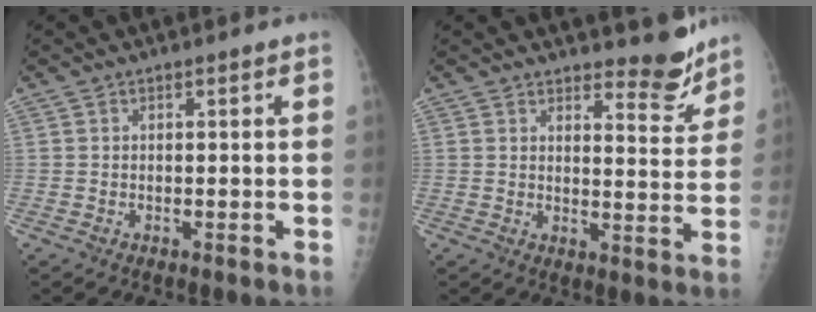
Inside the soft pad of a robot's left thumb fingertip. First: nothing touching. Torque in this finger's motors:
{"motor_torque": [-0.18, -0.14, -0.21, -0.15, 0.05]}